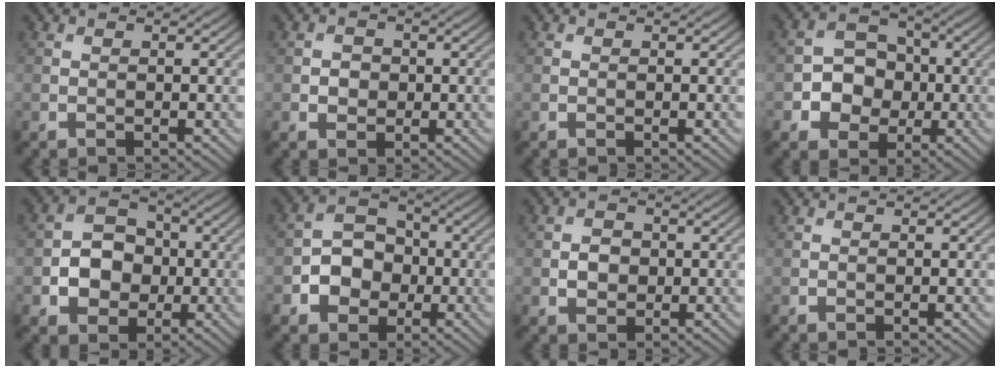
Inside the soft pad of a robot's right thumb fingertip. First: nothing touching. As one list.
[{"total": 1.9, "force": [-0.1, 1.7, 0.8], "torque": [-0.013, -0.003, -0.007]}, {"total": 0.0}, {"total": 6.2, "force": [-1.1, 5.3, 2.9], "torque": [-0.043, 0.004, -0.040]}, {"total": 6.7, "force": [-1.0, 5.5, 3.7], "torque": [-0.069, 0.004, -0.031]}, {"total": 6.3, "force": [-1.7, 5.1, 3.2], "torque": [-0.058, 0.005, -0.044]}, {"total": 2.6, "force": [-0.2, 2.1, 1.4], "torque": [-0.027, -0.002, -0.007]}, {"total": 0.0}]